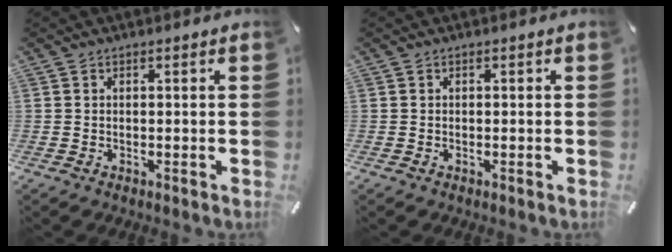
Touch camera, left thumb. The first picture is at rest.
{"total": 0.0}